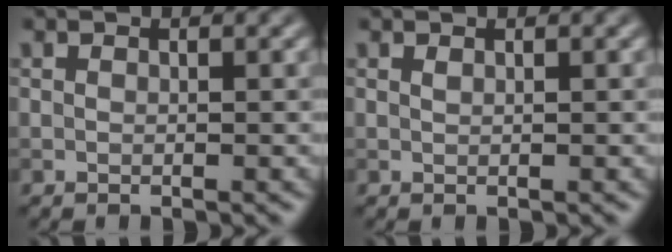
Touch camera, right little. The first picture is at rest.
{"total": 0.0}